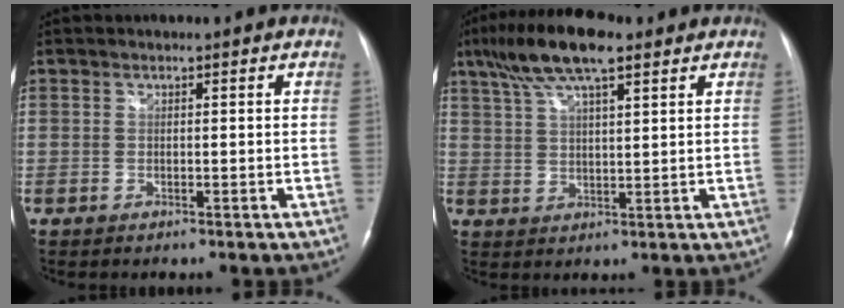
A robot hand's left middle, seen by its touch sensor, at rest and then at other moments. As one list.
[{"total": 11.1, "force": [7.3, 2.5, 8.0], "torque": [-0.157, 0.021, 0.131]}]